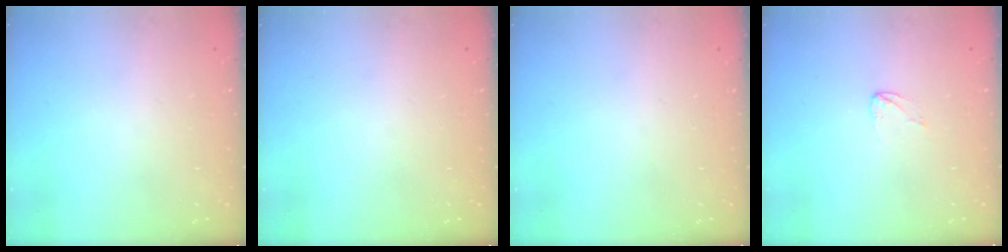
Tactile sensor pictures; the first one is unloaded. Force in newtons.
{"total": 0.0}
{"total": 0.0}
{"total": 2.7, "press": 2.7, "slide": 0.2}